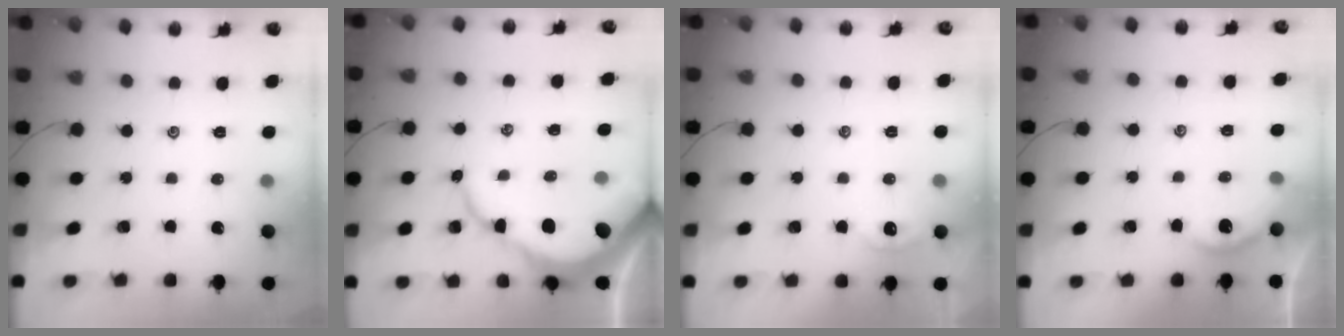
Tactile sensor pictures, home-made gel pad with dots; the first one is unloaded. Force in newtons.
{"total": 10.2, "press": 10.1, "slide": 1.1}
{"total": 0.0}
{"total": 3.2, "press": 3.1, "slide": 0.4}